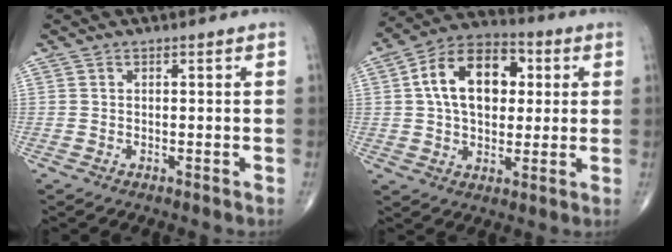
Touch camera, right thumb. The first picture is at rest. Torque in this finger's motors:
{"motor_torque": [1.14, 3.11, 1.70, 0.56, 0.14]}